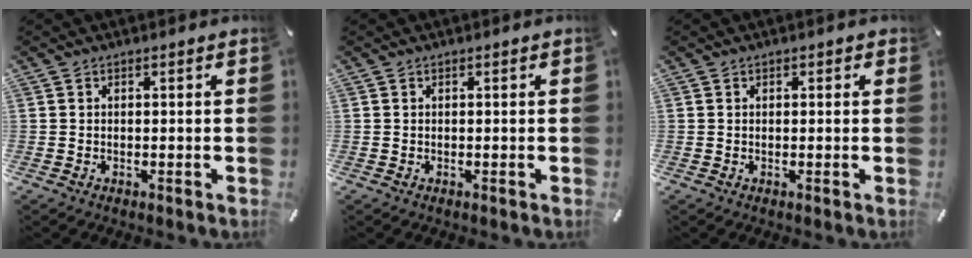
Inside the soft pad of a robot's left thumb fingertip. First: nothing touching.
{"total": 0.0}
{"total": 0.5, "force": [0.2, 0.4, 0.2], "torque": [-0.003, 0.004, 0.003]}